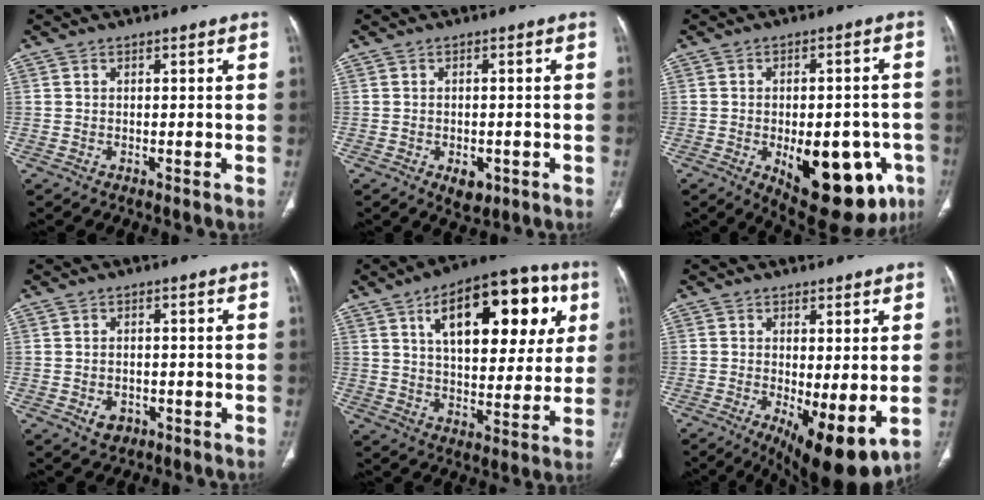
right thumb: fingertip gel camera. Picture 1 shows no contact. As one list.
[{"total": 3.7, "force": [-1.5, 2.3, 2.5], "torque": [-0.026, 0.004, -0.011]}, {"total": 20.4, "force": [-7.2, 9.8, 16.5], "torque": [-0.161, 0.011, -0.072]}, {"total": 3.0, "force": [-1.3, 2.2, 1.5], "torque": [-0.017, 0.006, -0.010]}, {"total": 23.4, "force": [8.6, 11.4, 18.6], "torque": [-0.228, -0.002, 0.130]}, {"total": 10.9, "force": [-2.5, 3.6, 9.9], "torque": [-0.149, -0.026, -0.026]}]